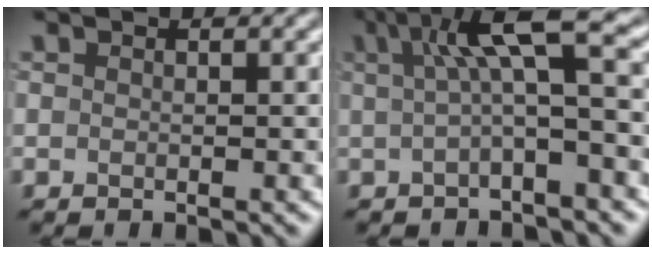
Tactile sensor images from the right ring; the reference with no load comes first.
{"total": 6.0, "force": [1.0, 1.1, 5.8], "torque": [-0.090, 0.017, 0.007]}